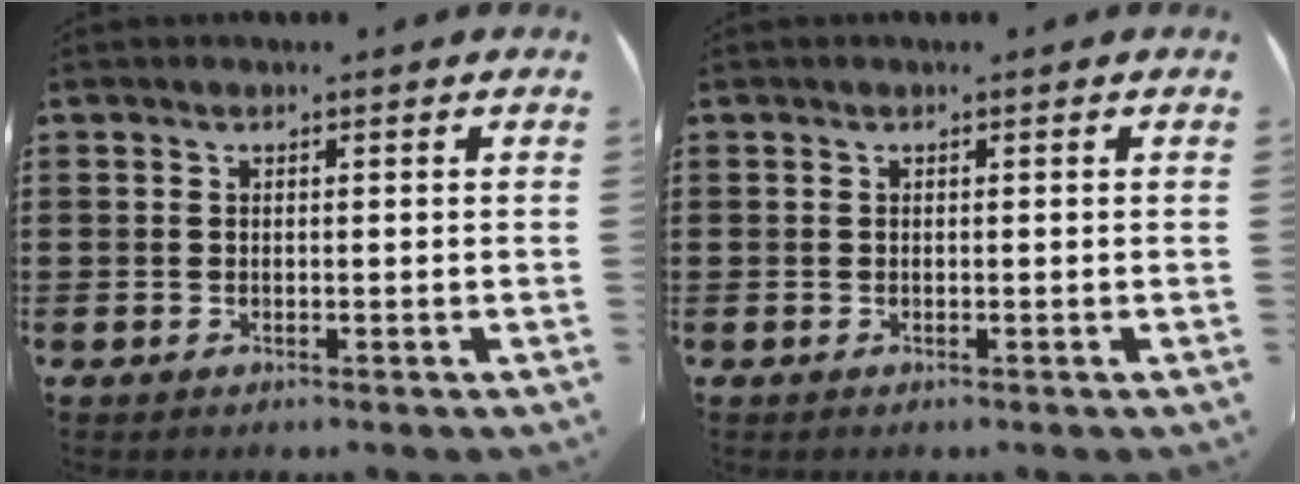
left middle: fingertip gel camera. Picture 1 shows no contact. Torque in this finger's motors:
{"motor_torque": [1.01, -1.13, 0.01, -0.01]}